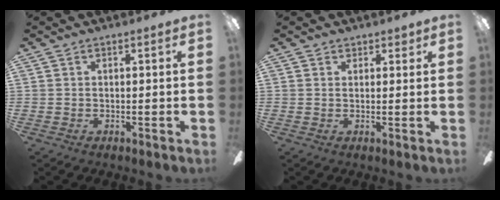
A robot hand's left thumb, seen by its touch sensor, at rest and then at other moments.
{"total": 1.9, "force": [1.3, 1.3, 0.5], "torque": [0.006, -0.003, 0.022]}